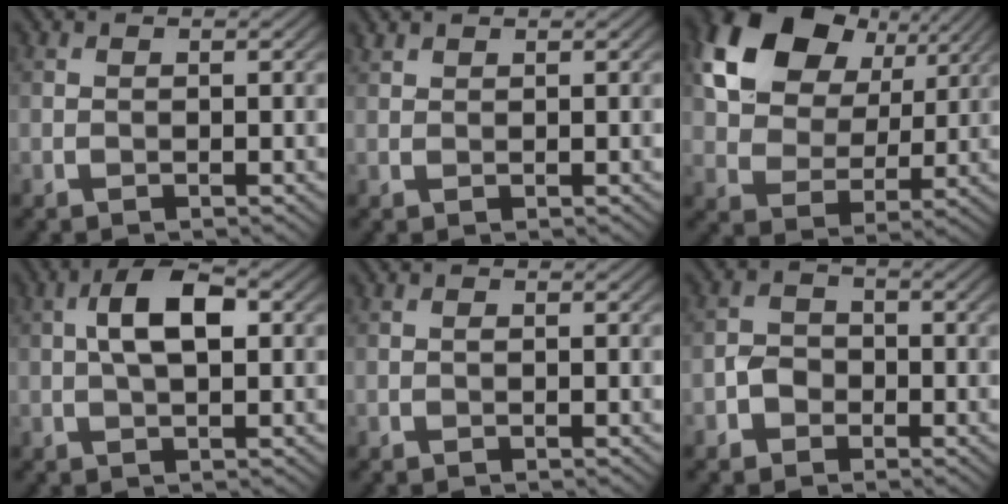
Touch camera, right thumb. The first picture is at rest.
{"total": 0.9, "force": [0.9, 0.2, 0.3], "torque": [-0.012, 0.003, 0.022]}
{"total": 16.9, "force": [7.9, 11.4, 9.6], "torque": [-0.216, 0.035, 0.140]}
{"total": 6.0, "force": [0.8, 2.5, 5.4], "torque": [-0.103, 0.012, 0.010]}
{"total": 0.0}
{"total": 2.7, "force": [-1.3, 2.2, 1.0], "torque": [-0.017, 0.005, -0.030]}